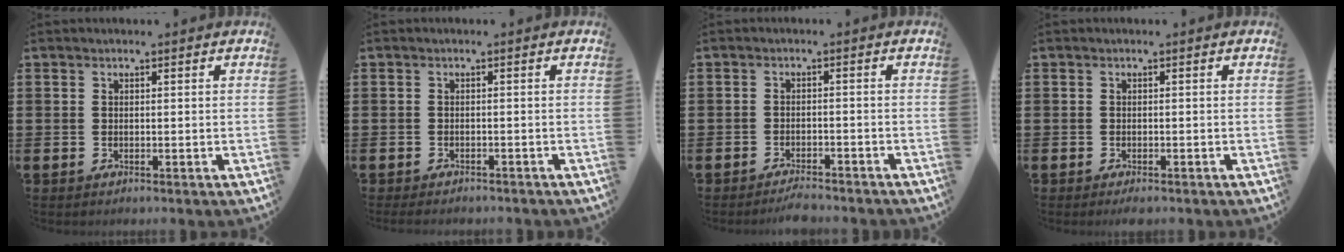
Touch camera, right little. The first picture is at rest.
{"total": 0.9, "force": [-0.9, 0.1, 0.2], "torque": [-0.006, -0.001, -0.018]}
{"total": 2.0, "force": [-2.0, 0.0, 0.3], "torque": [-0.010, 0.004, -0.040]}
{"total": 0.6, "force": [-0.5, 0.1, 0.4], "torque": [-0.008, -0.002, -0.009]}